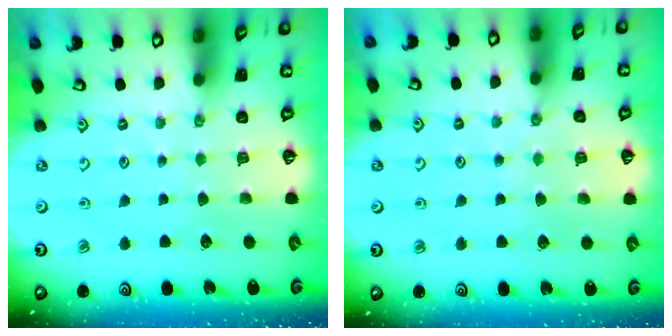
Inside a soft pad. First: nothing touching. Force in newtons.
{"total": 6.2, "press": 6.2, "slide": 0.5}